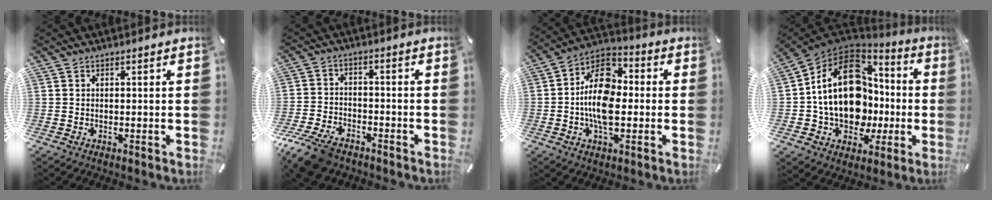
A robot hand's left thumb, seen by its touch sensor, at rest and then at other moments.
{"total": 8.8, "force": [-6.5, 4.6, 3.9], "torque": [-0.084, 0.028, -0.123]}
{"total": 14.7, "force": [-1.8, 9.1, 11.4], "torque": [-0.224, 0.007, -0.034]}
{"total": 22.3, "force": [1.4, 16.6, 14.7], "torque": [-0.281, 0.002, 0.034]}